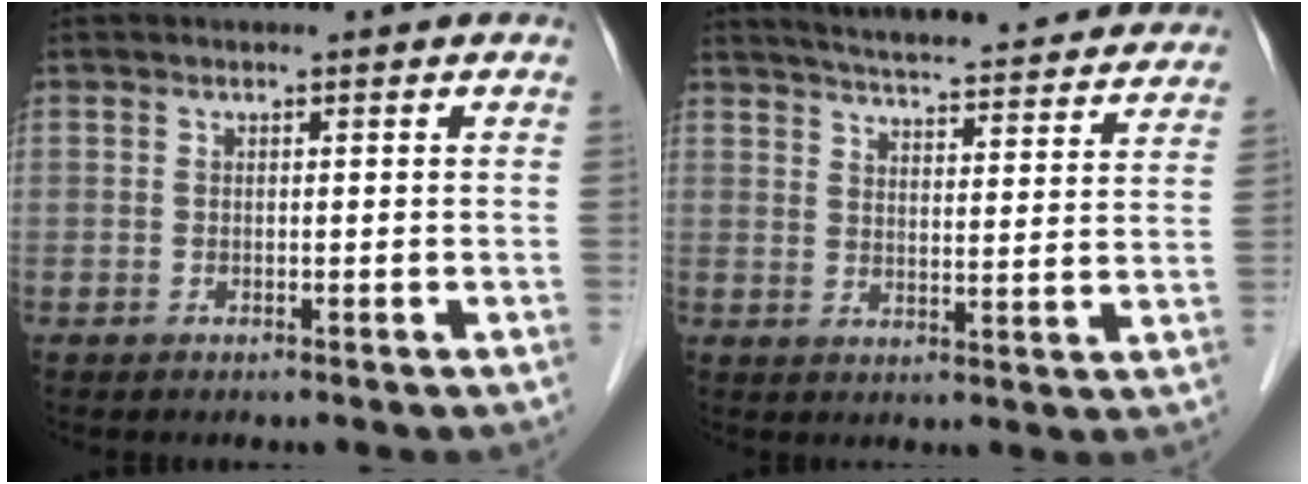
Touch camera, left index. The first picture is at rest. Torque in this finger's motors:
{"motor_torque": [-0.04, -0.45, 0.19, 0.09]}